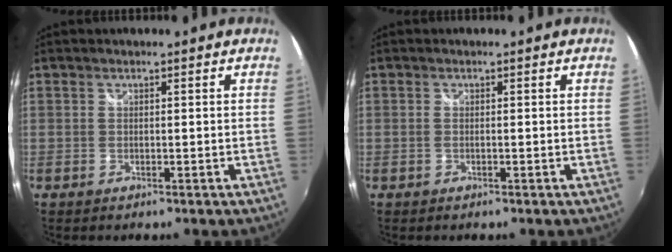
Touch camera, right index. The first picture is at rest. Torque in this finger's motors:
{"motor_torque": [-0.01, 0.08, -0.03, 0.01]}